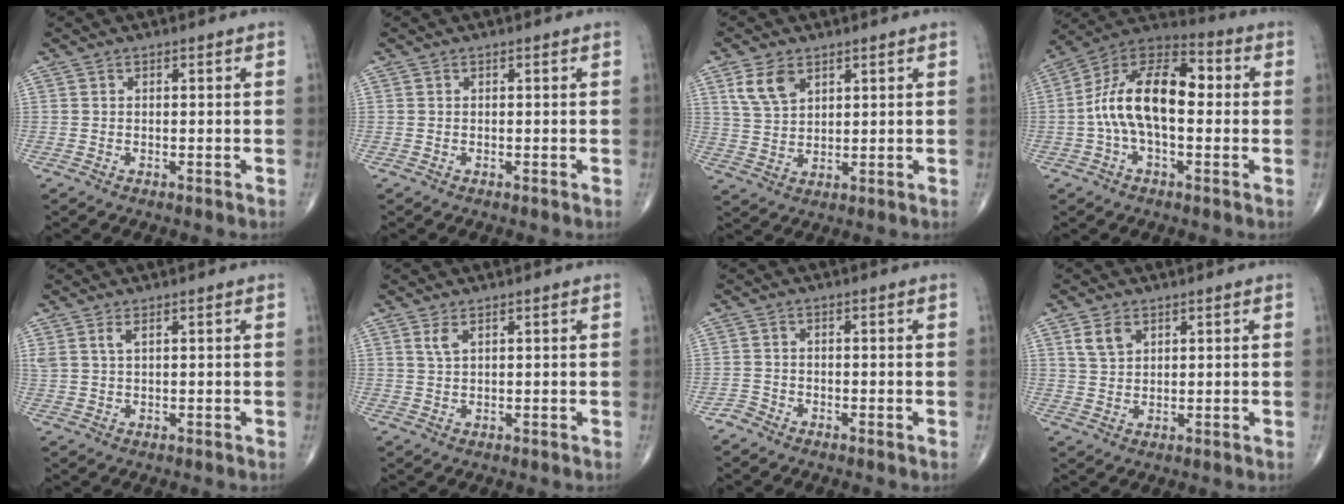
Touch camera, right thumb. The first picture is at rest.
{"total": 0.0}
{"total": 6.5, "force": [3.4, 3.9, 3.9], "torque": [-0.067, -0.010, 0.072]}
{"total": 16.6, "force": [0.1, 8.6, 14.2], "torque": [-0.245, 0.046, -0.011]}
{"total": 2.1, "force": [1.2, 0.7, 1.6], "torque": [-0.040, 0.005, 0.031]}
{"total": 2.0, "force": [1.1, 0.7, 1.5], "torque": [-0.033, -0.001, 0.028]}
{"total": 1.4, "force": [-1.3, 0.6, -0.1], "torque": [0.004, -0.002, -0.031]}
{"total": 4.1, "force": [2.1, 2.7, 2.3], "torque": [-0.037, -0.007, 0.047]}